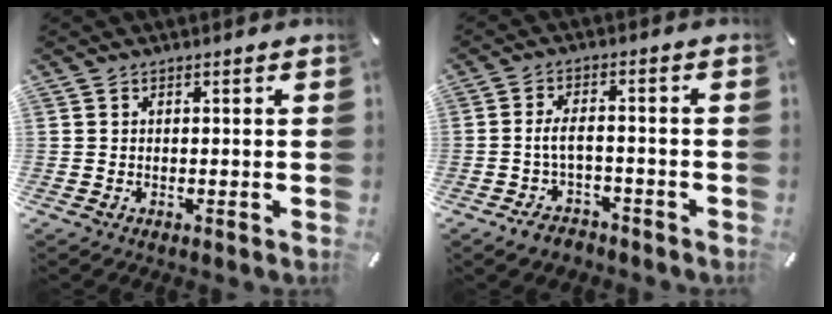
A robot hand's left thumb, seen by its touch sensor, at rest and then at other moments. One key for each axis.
{"total": 5.0, "fx": -2.4, "fy": 2.6, "fz": 3.5, "tx": -0.074, "ty": 0.013, "tz": -0.048}